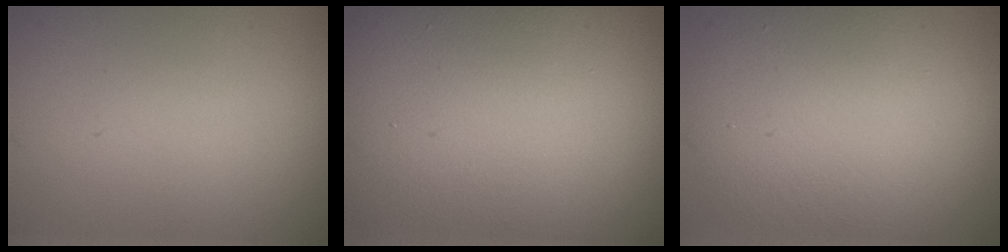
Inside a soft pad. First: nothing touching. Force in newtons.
{"total": 20.5, "press": 20.5, "slide": 0.9}
{"total": 10.7, "press": 10.7, "slide": 0.5}